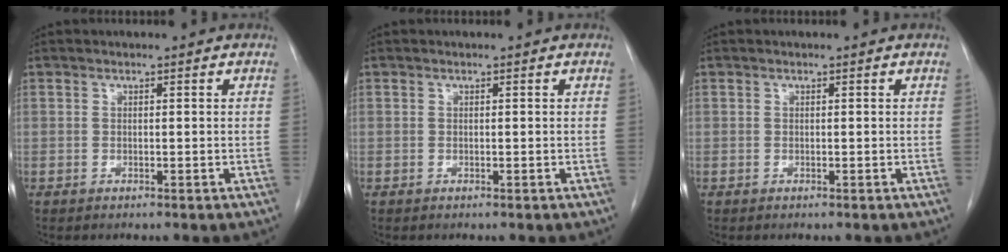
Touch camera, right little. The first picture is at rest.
{"total": 0.0}
{"total": 0.0}